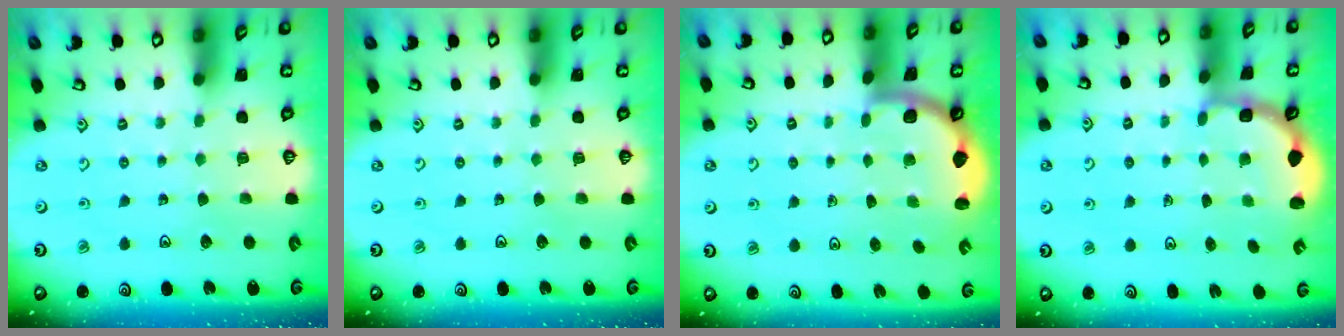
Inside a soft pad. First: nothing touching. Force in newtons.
{"total": 0.0}
{"total": 1.7, "press": 1.7, "slide": 0.1}
{"total": 2.9, "press": 2.5, "slide": 1.4}